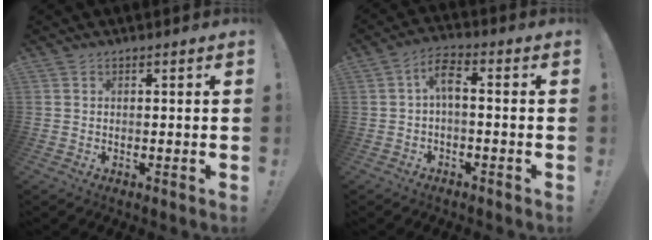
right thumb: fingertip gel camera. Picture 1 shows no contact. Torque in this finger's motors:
{"motor_torque": [0.17, -0.07, 0.28, 0.34, 0.00]}